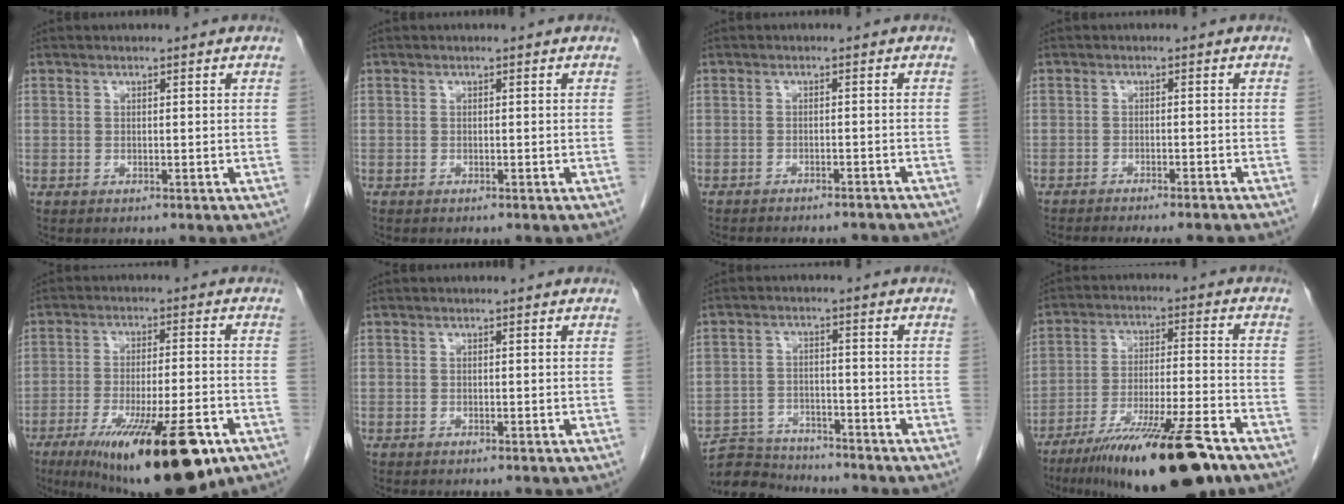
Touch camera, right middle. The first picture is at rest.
{"total": 0.0}
{"total": 8.9, "force": [-8.3, 1.9, 2.5], "torque": [-0.034, 0.001, -0.095]}
{"total": 11.0, "force": [-10.0, 1.4, 4.4], "torque": [-0.053, -0.009, -0.121]}
{"total": 19.1, "force": [-10.7, 3.7, 15.3], "torque": [-0.200, -0.032, -0.163]}
{"total": 0.0}
{"total": 5.1, "force": [-5.0, 1.2, -0.3], "torque": [0.008, -0.007, -0.090]}
{"total": 18.9, "force": [-13.3, 1.8, 13.3], "torque": [-0.191, -0.027, -0.222]}